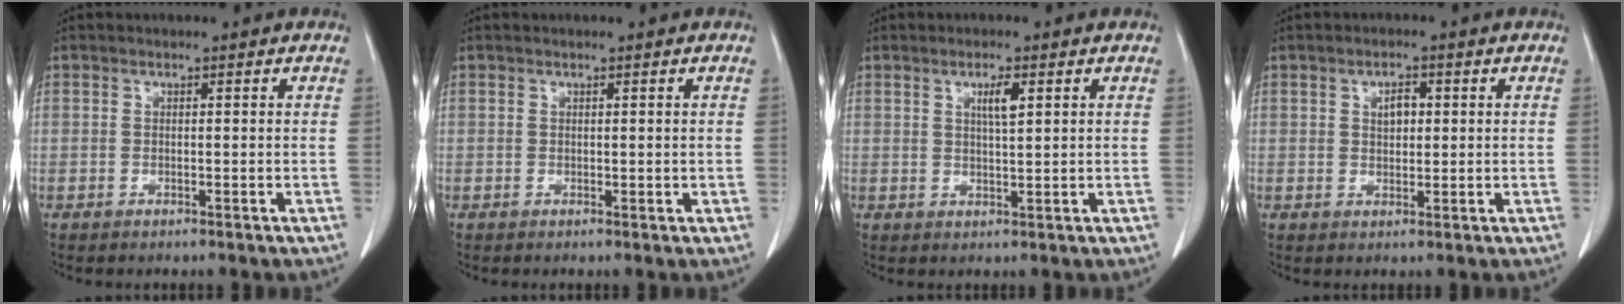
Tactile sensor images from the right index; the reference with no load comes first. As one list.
[{"total": 0.6, "force": [0.1, 0.3, 0.5], "torque": [-0.007, -0.002, 0.004]}, {"total": 2.9, "force": [1.2, 0.3, 2.6], "torque": [-0.045, -0.001, 0.020]}, {"total": 2.7, "force": [0.7, 1.5, 2.1], "torque": [-0.035, 0.002, 0.014]}]